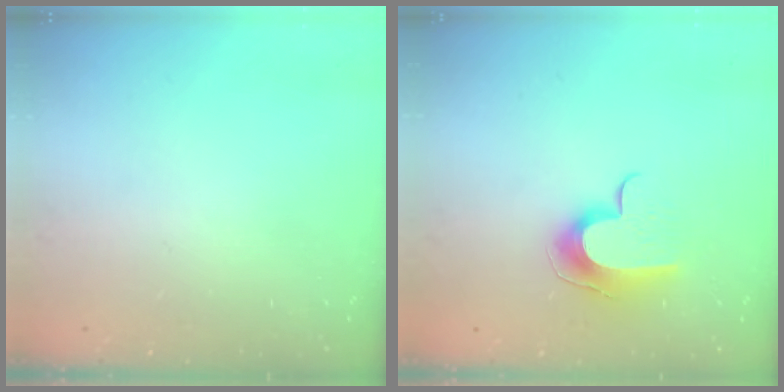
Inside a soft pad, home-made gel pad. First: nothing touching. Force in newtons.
{"total": 10.3, "press": 10.3, "slide": 0.7}